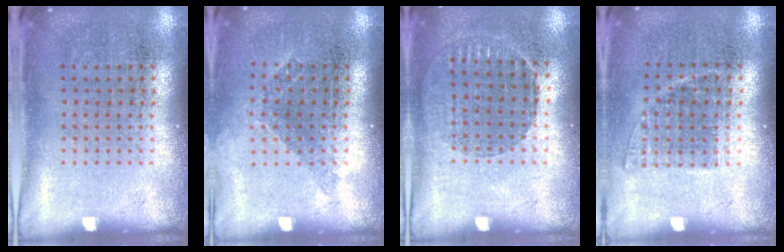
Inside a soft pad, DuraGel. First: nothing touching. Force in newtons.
{"total": 1.0, "press": 0.8, "slide": 0.6}
{"total": 1.0, "press": 0.9, "slide": 0.4}
{"total": 1.1, "press": 0.9, "slide": 0.5}